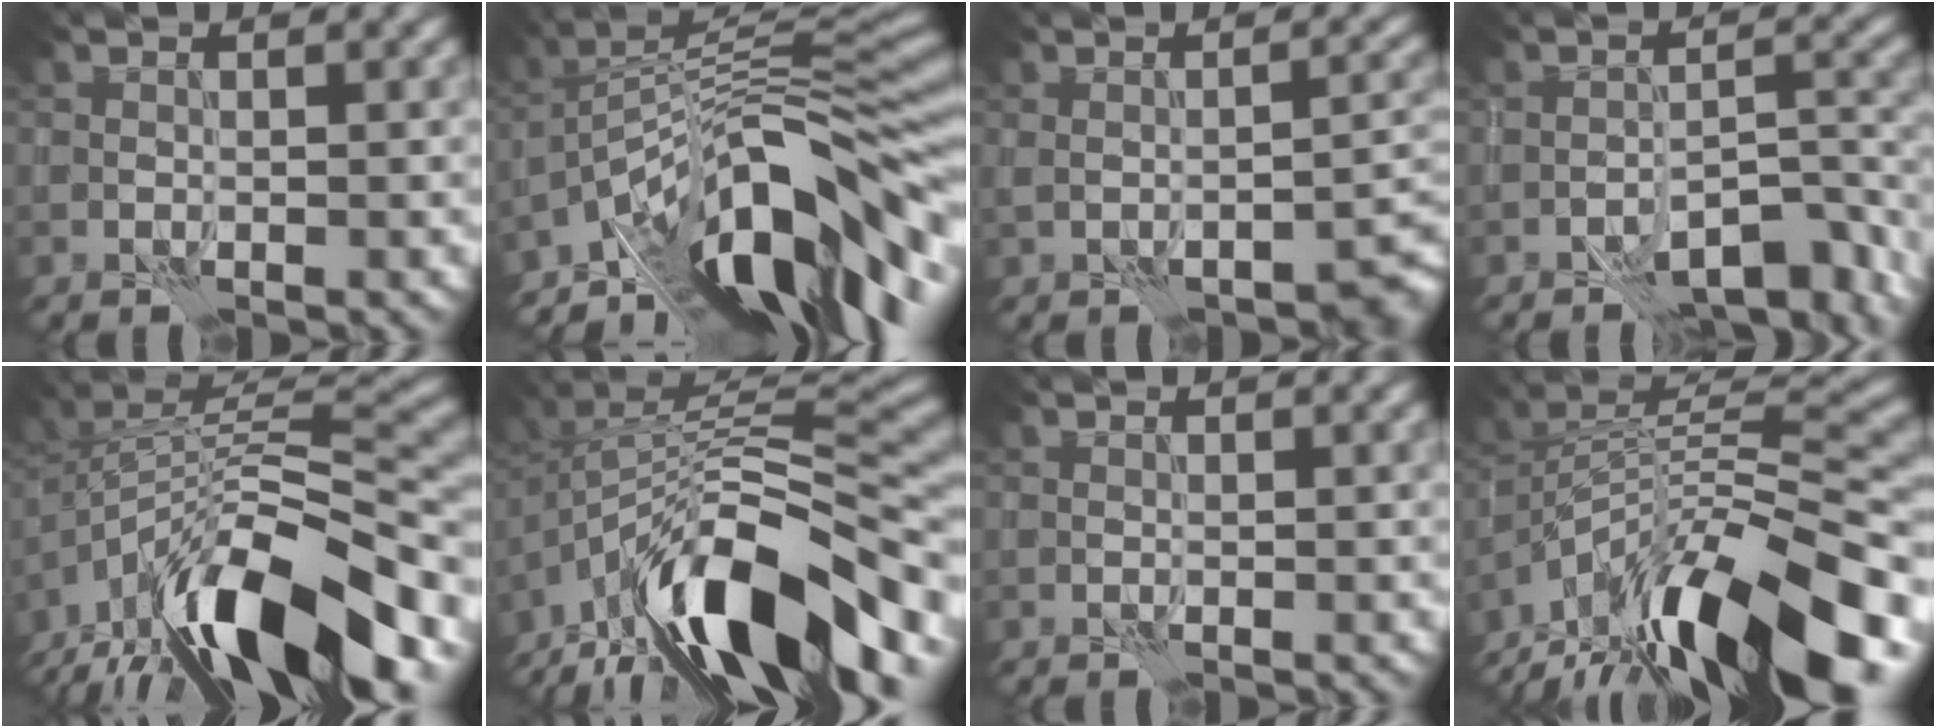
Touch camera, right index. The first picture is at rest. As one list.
[{"total": 14.3, "force": [-7.2, 5.1, 11.2], "torque": [-0.165, 0.031, -0.121]}, {"total": 3.4, "force": [-1.6, 1.0, 2.8], "torque": [-0.045, -0.004, -0.021]}, {"total": 8.3, "force": [-5.9, 2.9, 5.1], "torque": [-0.063, 0.001, -0.091]}, {"total": 16.3, "force": [-9.5, 6.0, 11.8], "torque": [-0.217, 0.017, -0.164]}, {"total": 15.1, "force": [-8.0, 6.3, 11.1], "torque": [-0.192, 0.019, -0.133]}, {"total": 0.0}, {"total": 15.6, "force": [-10.4, 4.8, 10.6], "torque": [-0.192, 0.023, -0.183]}]